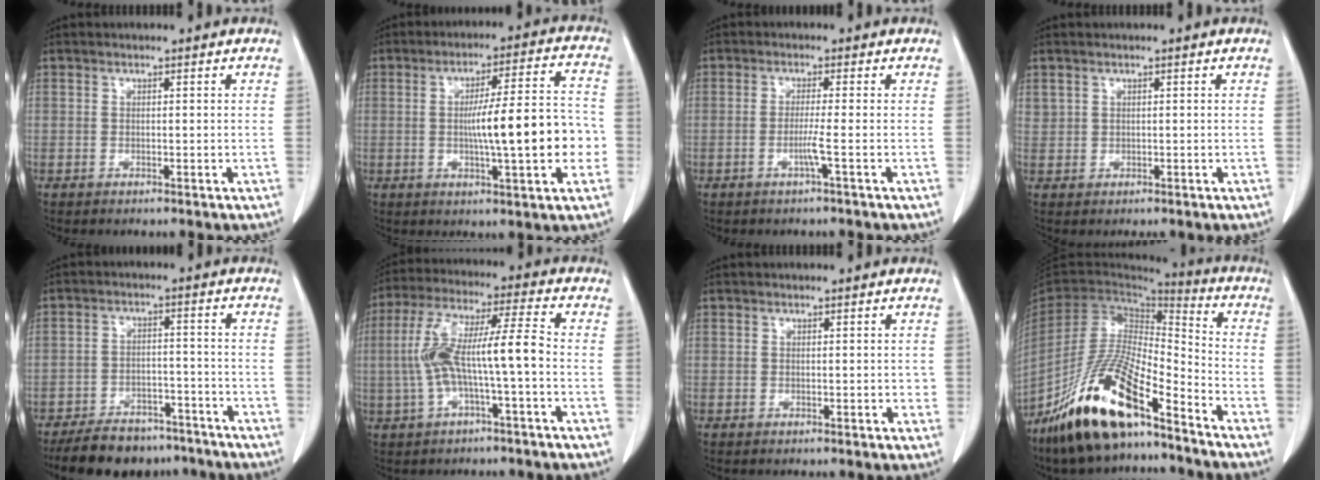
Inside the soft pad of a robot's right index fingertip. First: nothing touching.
{"total": 13.6, "force": [-1.8, 1.4, 13.4], "torque": [-0.203, 0.017, -0.025]}
{"total": 2.4, "force": [-0.8, -0.8, 2.2], "torque": [-0.040, -0.002, -0.016]}
{"total": 1.2, "force": [0.8, 0.9, 0.1], "torque": [0.010, 0.009, 0.015]}
{"total": 13.8, "force": [-11.7, 5.8, 4.6], "torque": [-0.066, 0.007, -0.165]}
{"total": 10.6, "force": [-1.6, 0.7, 10.5], "torque": [-0.211, 0.036, -0.029]}
{"total": 0.6, "force": [0.1, 0.5, 0.3], "torque": [0.004, 0.004, 0.000]}
{"total": 18.5, "force": [-13.0, 4.2, 12.4], "torque": [-0.252, -0.019, -0.240]}